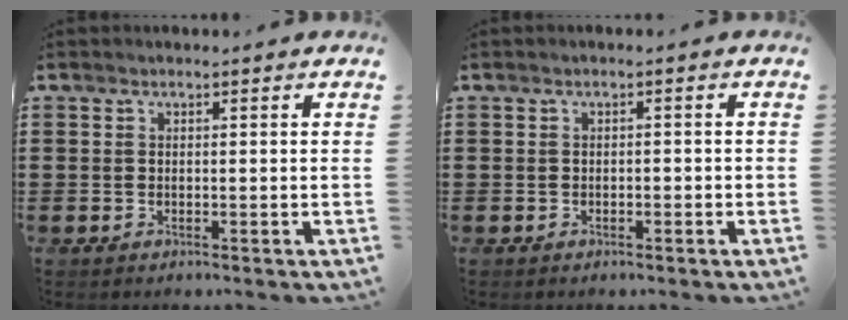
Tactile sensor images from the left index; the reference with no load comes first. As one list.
[{"total": 0.9, "force": [-0.7, 0.4, 0.4], "torque": [-0.013, -0.002, -0.015]}]